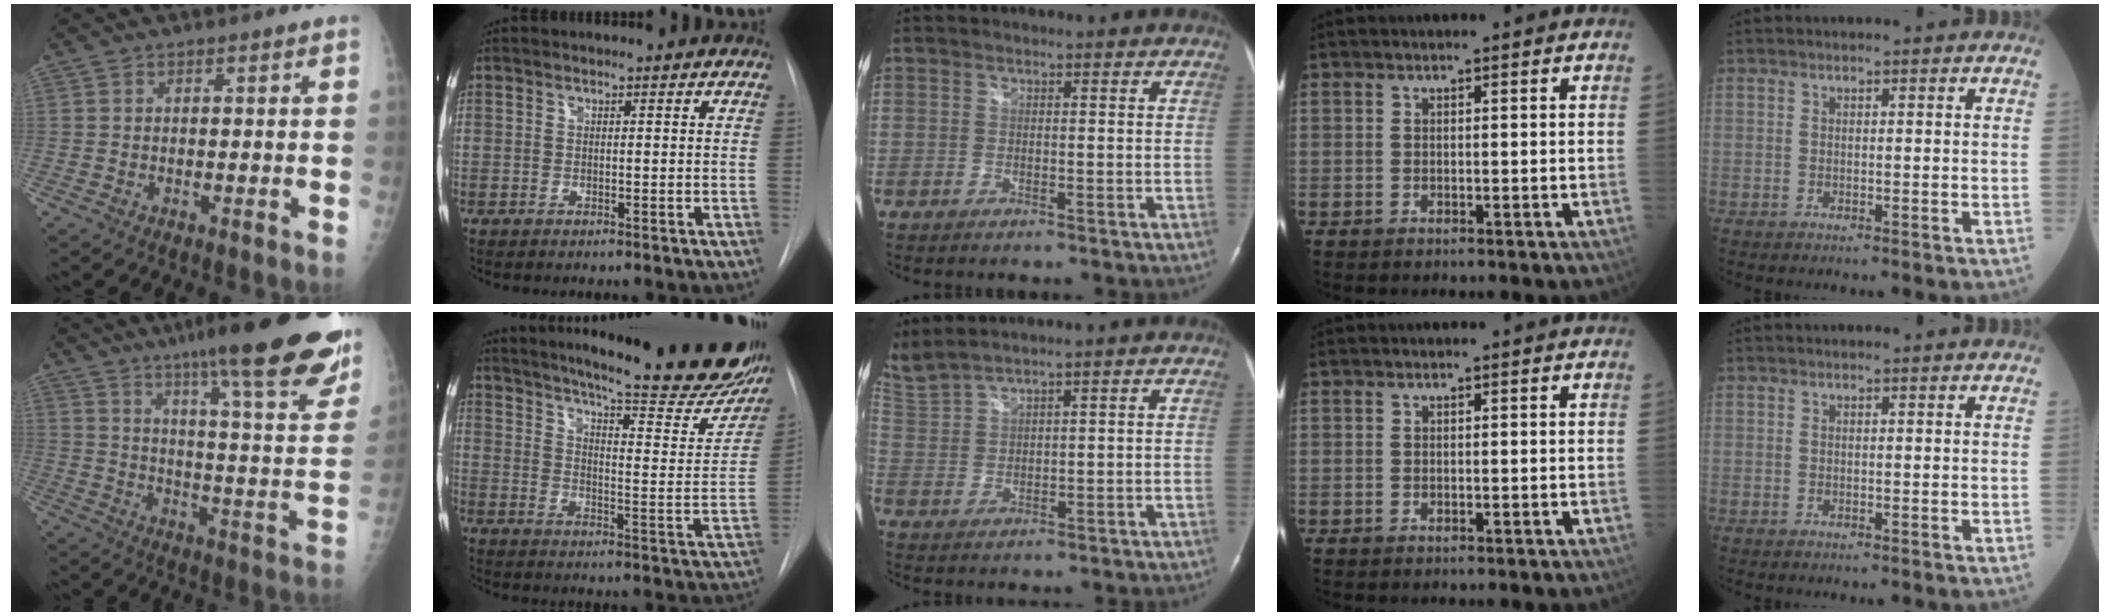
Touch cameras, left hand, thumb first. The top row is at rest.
{"thumb": {"total": 28.5, "force": [20.1, 4.4, 19.8], "torque": [-0.259, -0.081, 0.273]}, "index": {"total": 29.7, "force": [24.3, 4.0, 16.5], "torque": [-0.227, -0.070, 0.306]}, "middle": {"total": 6.9, "force": [6.2, -0.2, 3.1], "torque": [-0.089, 0.016, 0.138]}}